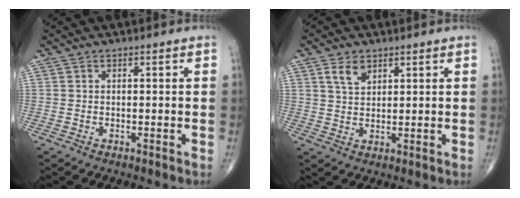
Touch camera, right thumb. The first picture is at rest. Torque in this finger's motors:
{"motor_torque": [0.22, -0.02, 0.57, 0.31, 0.05]}